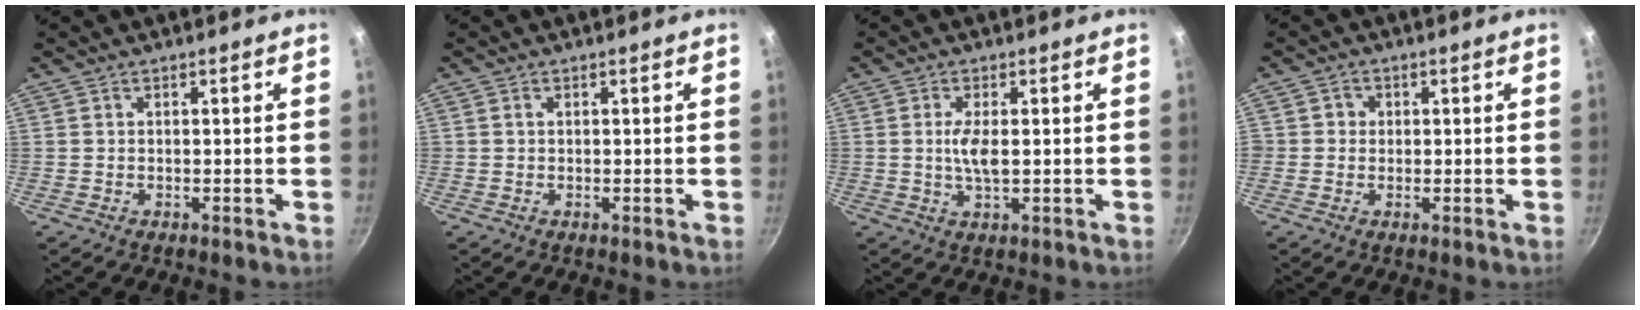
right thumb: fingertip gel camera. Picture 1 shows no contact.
{"total": 0.6, "force": [0.2, 0.4, 0.4], "torque": [-0.006, 0.001, 0.003]}
{"total": 4.3, "force": [0.3, 1.5, 4.0], "torque": [-0.086, -0.002, 0.005]}
{"total": 2.3, "force": [0.1, 2.2, 0.5], "torque": [0.006, 0.003, -0.004]}